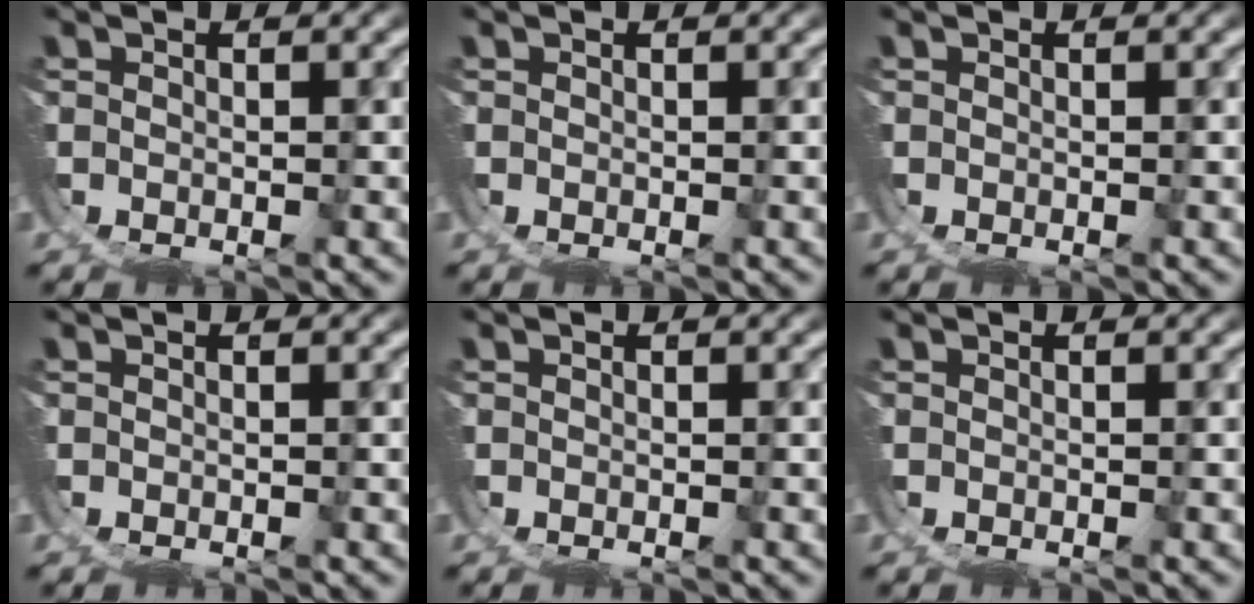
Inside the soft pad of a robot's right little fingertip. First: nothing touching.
{"total": 0.0}
{"total": 0.0}
{"total": 0.0}
{"total": 0.0}
{"total": 0.0}